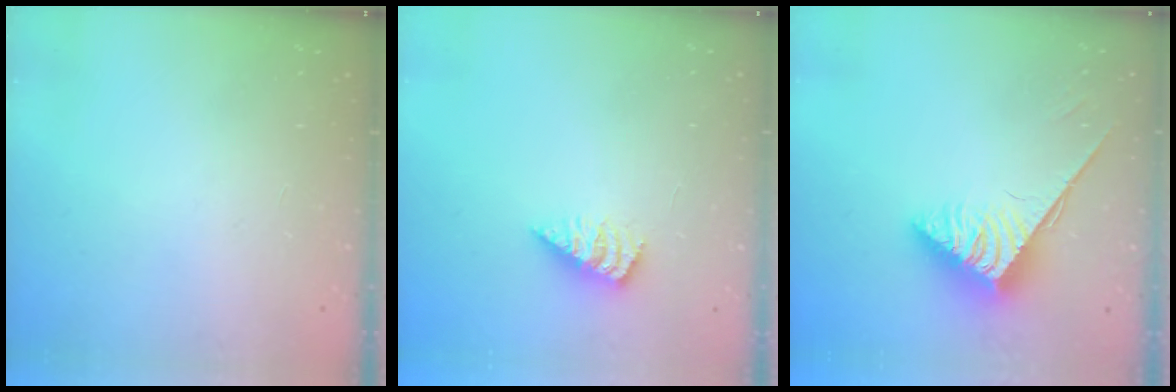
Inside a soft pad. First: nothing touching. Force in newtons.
{"total": 2.9, "press": 2.9, "slide": 0.3}
{"total": 3.7, "press": 3.7, "slide": 0.5}